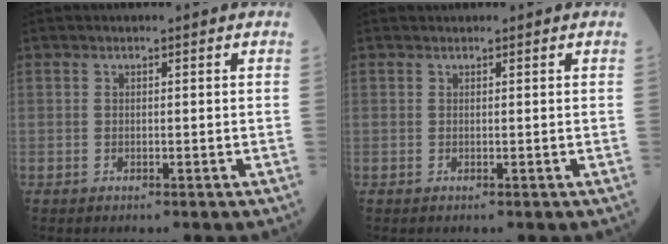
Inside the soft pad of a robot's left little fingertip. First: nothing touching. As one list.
[{"total": 0.5, "force": [0.5, 0.1, 0.0], "torque": [-0.007, 0.011, 0.011]}]